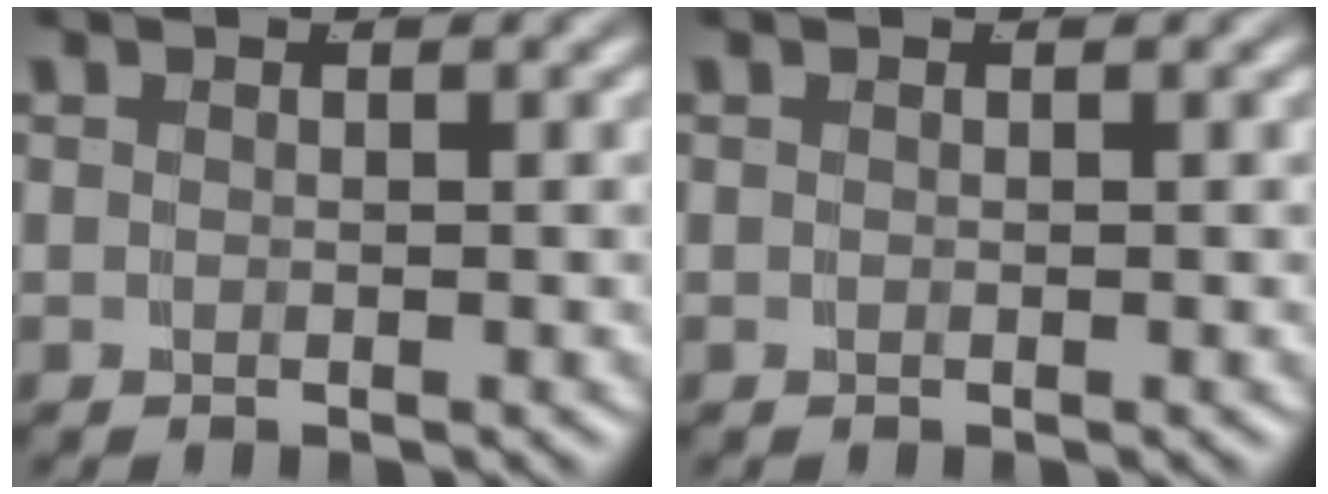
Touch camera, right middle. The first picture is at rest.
{"total": 0.0}